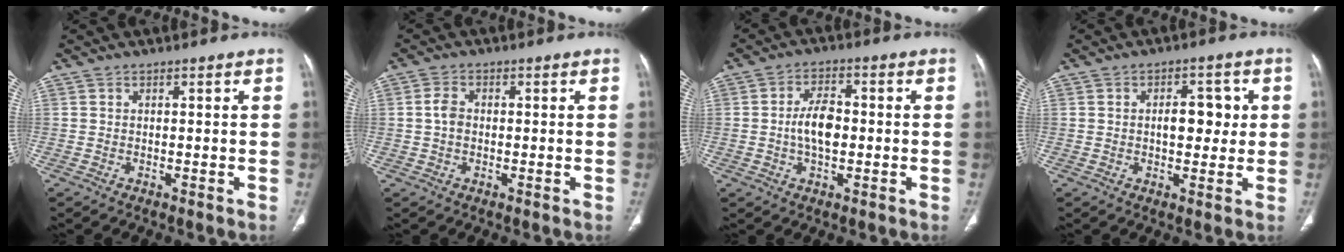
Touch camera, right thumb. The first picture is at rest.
{"total": 2.9, "force": [0.0, 2.1, 2.0], "torque": [-0.038, 0.007, -0.004]}
{"total": 6.9, "force": [-0.4, 3.8, 5.7], "torque": [-0.099, 0.010, -0.011]}
{"total": 6.3, "force": [0.7, 3.7, 5.0], "torque": [-0.043, 0.006, 0.008]}